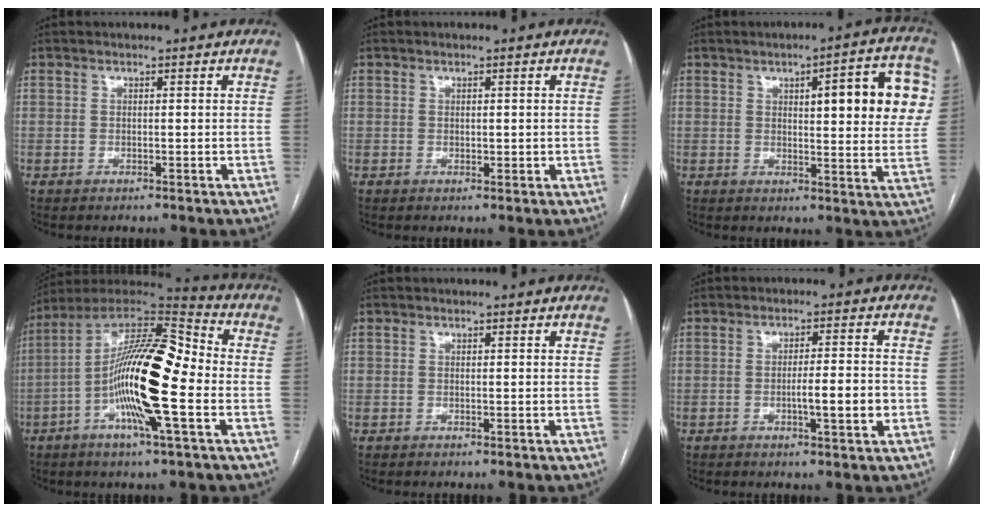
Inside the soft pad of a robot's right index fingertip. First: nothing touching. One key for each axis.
{"total": 1.3, "fx": 0.2, "fy": 0.9, "fz": 0.9, "tx": -0.007, "ty": 0.001, "tz": 0.007}
{"total": 13.6, "fx": 3.8, "fy": 2.9, "fz": 12.7, "tx": -0.146, "ty": 0.018, "tz": 0.042}
{"total": 19.1, "fx": -3.5, "fy": 2.9, "fz": 18.6, "tx": -0.335, "ty": 0.012, "tz": -0.065}
{"total": 0.0}
{"total": 5.8, "fx": -1.5, "fy": 0.5, "fz": 5.6, "tx": -0.086, "ty": 0.003, "tz": -0.018}